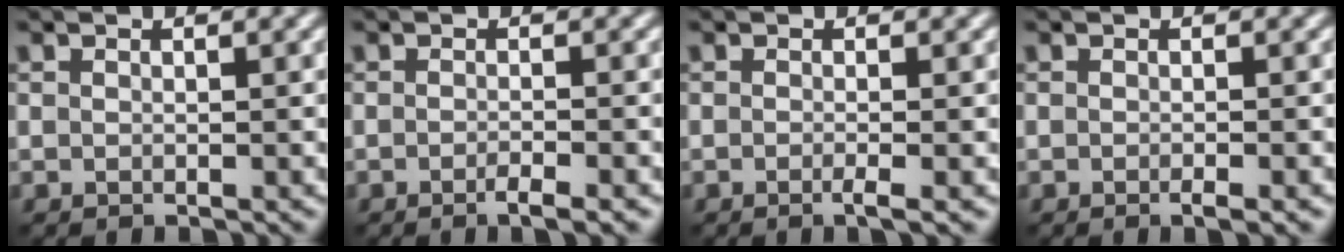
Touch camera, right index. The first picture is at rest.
{"total": 1.9, "force": [-1.0, 0.6, 1.5], "torque": [-0.017, -0.002, -0.019]}
{"total": 1.4, "force": [-0.4, 0.5, 1.3], "torque": [-0.018, -0.004, -0.008]}
{"total": 1.0, "force": [-0.5, 0.3, 0.9], "torque": [-0.010, -0.004, -0.007]}